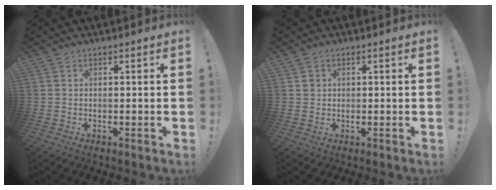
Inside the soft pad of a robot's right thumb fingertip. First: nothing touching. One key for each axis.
{"total": 1.7, "fx": 0.7, "fy": 1.5, "fz": 0.1, "tx": 0.006, "ty": 0.000, "tz": 0.011}